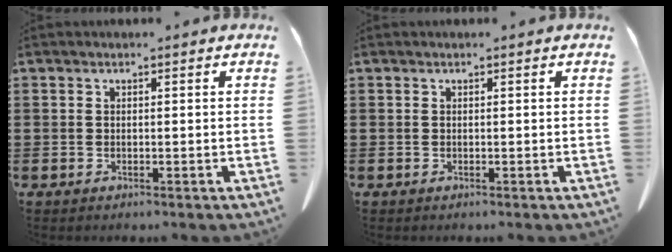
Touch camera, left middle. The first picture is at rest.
{"total": 0.0}